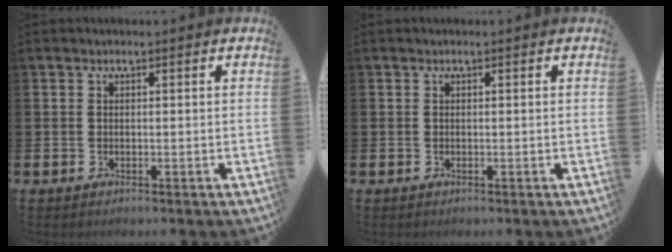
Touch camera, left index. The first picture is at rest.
{"total": 0.0}